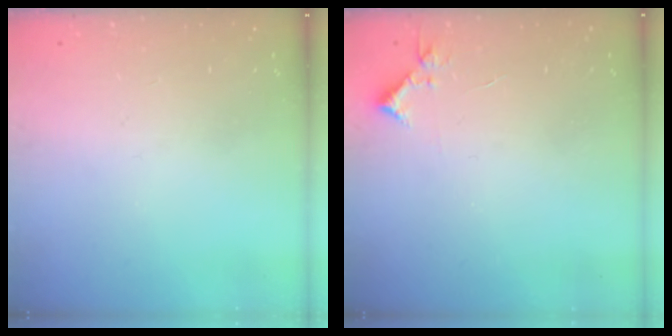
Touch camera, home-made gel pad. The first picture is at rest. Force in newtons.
{"total": 4.4, "press": 4.4, "slide": 0.5}